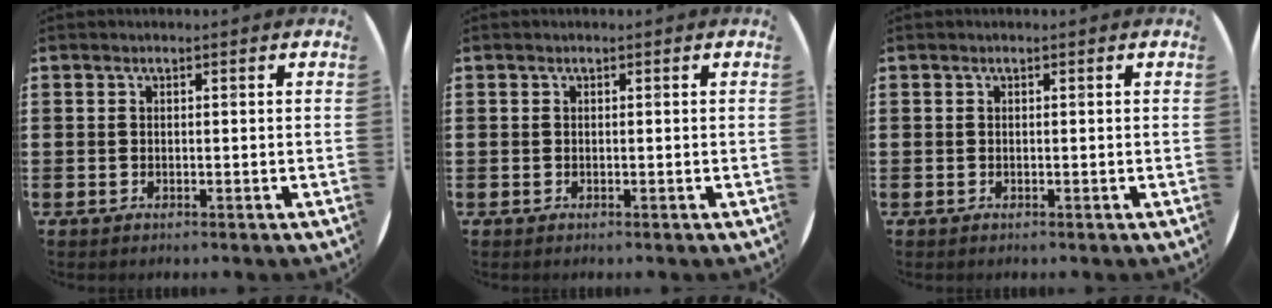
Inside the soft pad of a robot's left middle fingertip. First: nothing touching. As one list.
[{"total": 0.0}, {"total": 0.0}]